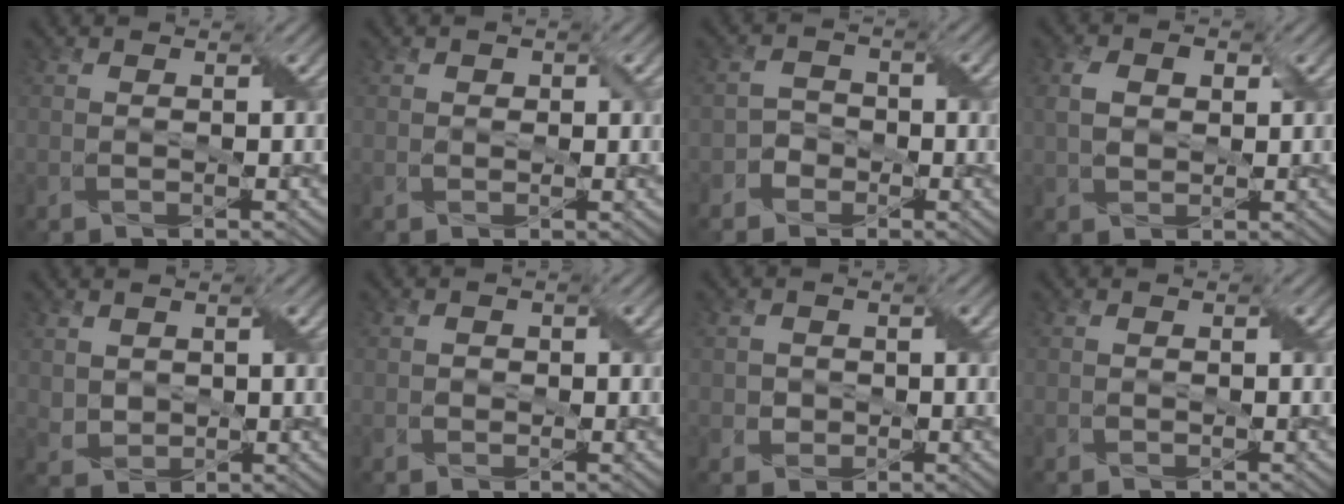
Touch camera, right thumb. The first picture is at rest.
{"total": 1.1, "force": [0.2, 1.0, 0.6], "torque": [-0.012, -0.001, 0.003]}
{"total": 2.3, "force": [-1.4, 1.8, 0.5], "torque": [-0.007, 0.008, -0.032]}
{"total": 4.1, "force": [1.0, 2.8, 2.8], "torque": [-0.062, 0.006, 0.015]}
{"total": 2.9, "force": [1.7, 2.0, 1.2], "torque": [-0.037, -0.005, 0.033]}
{"total": 1.2, "force": [0.0, 1.1, 0.5], "torque": [-0.010, -0.003, -0.002]}
{"total": 1.8, "force": [0.0, 1.7, 0.6], "torque": [-0.015, -0.003, -0.003]}
{"total": 0.5, "force": [-0.1, 0.4, 0.3], "torque": [-0.005, -0.002, -0.001]}